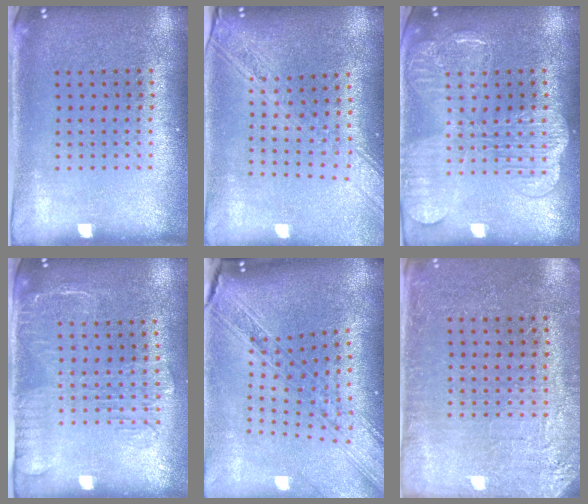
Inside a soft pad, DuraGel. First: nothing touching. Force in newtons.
{"total": 2.1, "press": 1.8, "slide": 1.1}
{"total": 3.9, "press": 3.9, "slide": 0.5}
{"total": 1.9, "press": 1.6, "slide": 1.0}
{"total": 2.4, "press": 2.0, "slide": 1.3}
{"total": 2.8, "press": 2.7, "slide": 0.6}